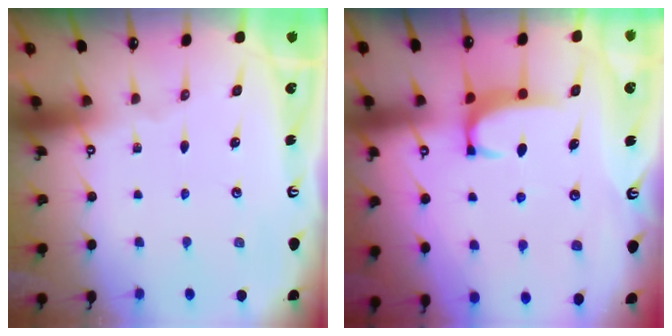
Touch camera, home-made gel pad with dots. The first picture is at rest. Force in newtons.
{"total": 1.9, "press": 1.8, "slide": 0.5}